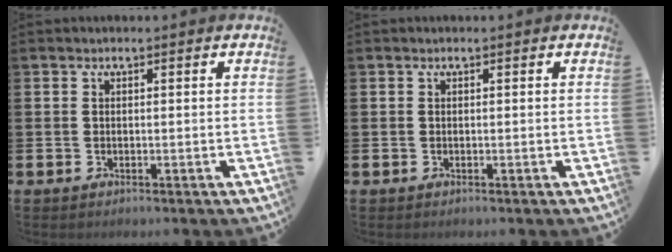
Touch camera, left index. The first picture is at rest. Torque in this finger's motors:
{"motor_torque": [-0.01, 0.01, 0.00, 0.00]}